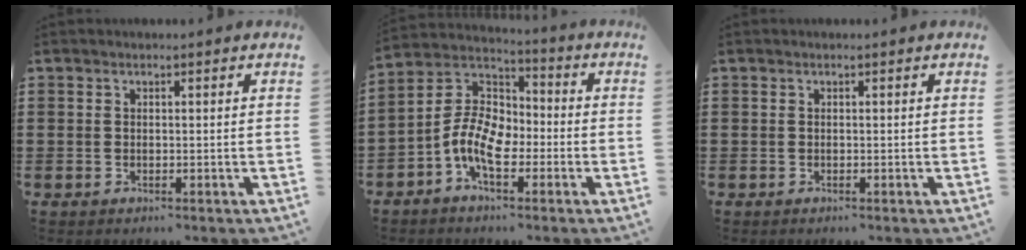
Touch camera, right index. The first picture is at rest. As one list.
[{"total": 9.5, "force": [-3.2, 5.2, 7.2], "torque": [-0.177, -0.006, -0.069]}, {"total": 0.0}]